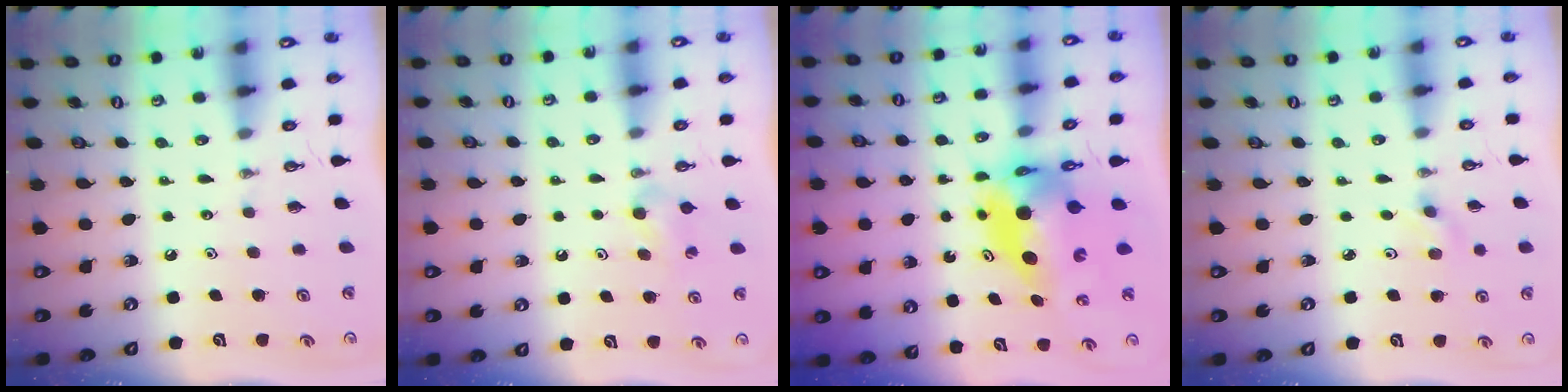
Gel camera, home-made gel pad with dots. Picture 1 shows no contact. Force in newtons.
{"total": 5.5, "press": 2.8, "slide": 4.8}
{"total": 8.3, "press": 8.2, "slide": 0.9}
{"total": 2.7, "press": 2.3, "slide": 1.4}